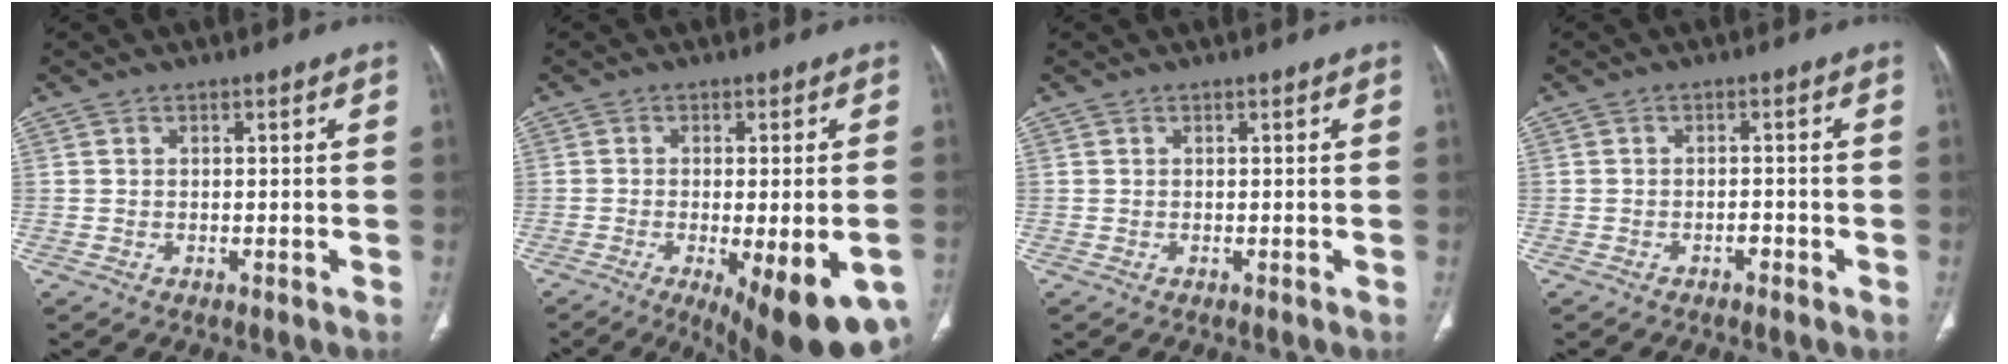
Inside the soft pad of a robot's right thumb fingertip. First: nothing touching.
{"total": 17.7, "force": [-7.5, 5.9, 14.9], "torque": [-0.168, -0.011, -0.094]}
{"total": 0.0}
{"total": 1.5, "force": [-1.0, 0.8, 0.7], "torque": [-0.011, 0.008, -0.016]}